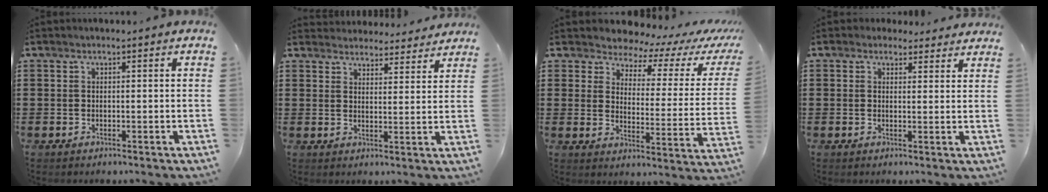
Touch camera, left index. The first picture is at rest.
{"total": 3.8, "force": [3.8, 0.3, 0.0], "torque": [-0.006, -0.020, 0.068]}
{"total": 4.4, "force": [4.1, 1.4, 0.6], "torque": [-0.035, -0.037, 0.065]}
{"total": 2.3, "force": [1.9, 1.2, 0.2], "torque": [-0.004, -0.001, 0.035]}